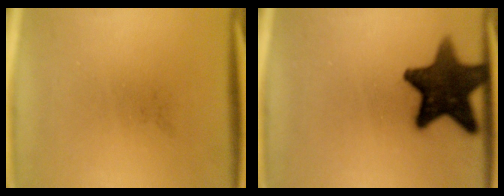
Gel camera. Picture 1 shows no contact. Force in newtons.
{"total": 14.8}